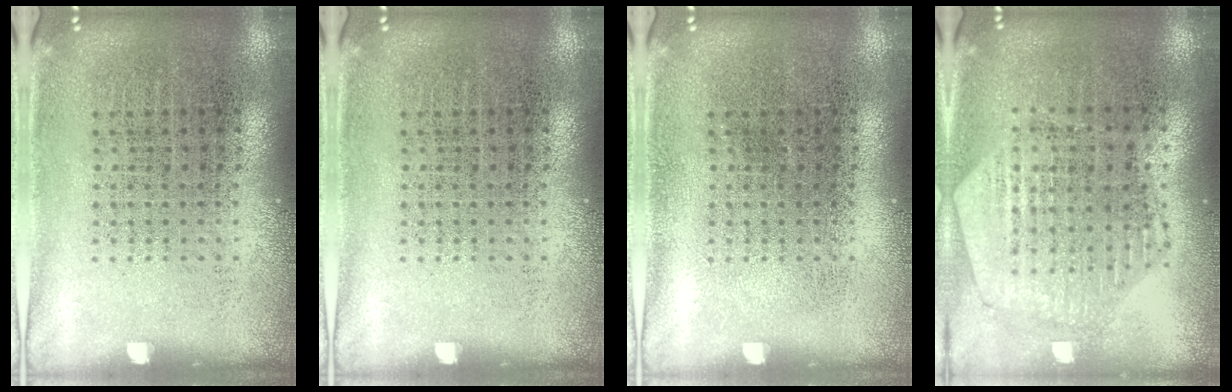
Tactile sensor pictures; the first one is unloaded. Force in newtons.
{"total": 0.0}
{"total": 0.0}
{"total": 1.3, "press": 1.2, "slide": 0.2}